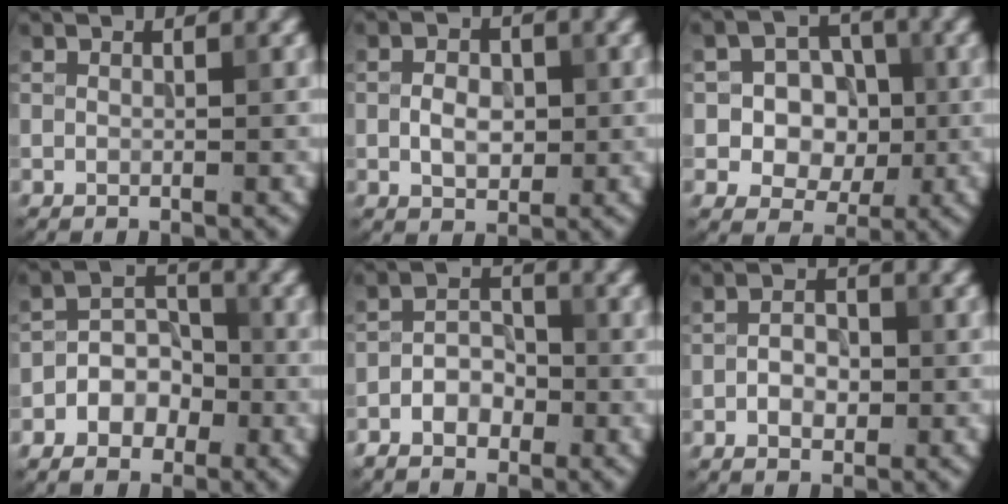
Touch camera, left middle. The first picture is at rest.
{"total": 2.7, "force": [-0.3, 1.8, 1.9], "torque": [-0.034, 0.000, -0.007]}
{"total": 6.0, "force": [-0.4, 5.2, 3.0], "torque": [-0.030, 0.010, -0.021]}
{"total": 4.1, "force": [-2.0, 2.9, 2.1], "torque": [-0.020, 0.006, -0.041]}
{"total": 3.3, "force": [-2.0, 2.1, 1.6], "torque": [-0.025, 0.004, -0.039]}
{"total": 2.5, "force": [-0.7, 1.6, 1.8], "torque": [-0.030, 0.003, -0.014]}